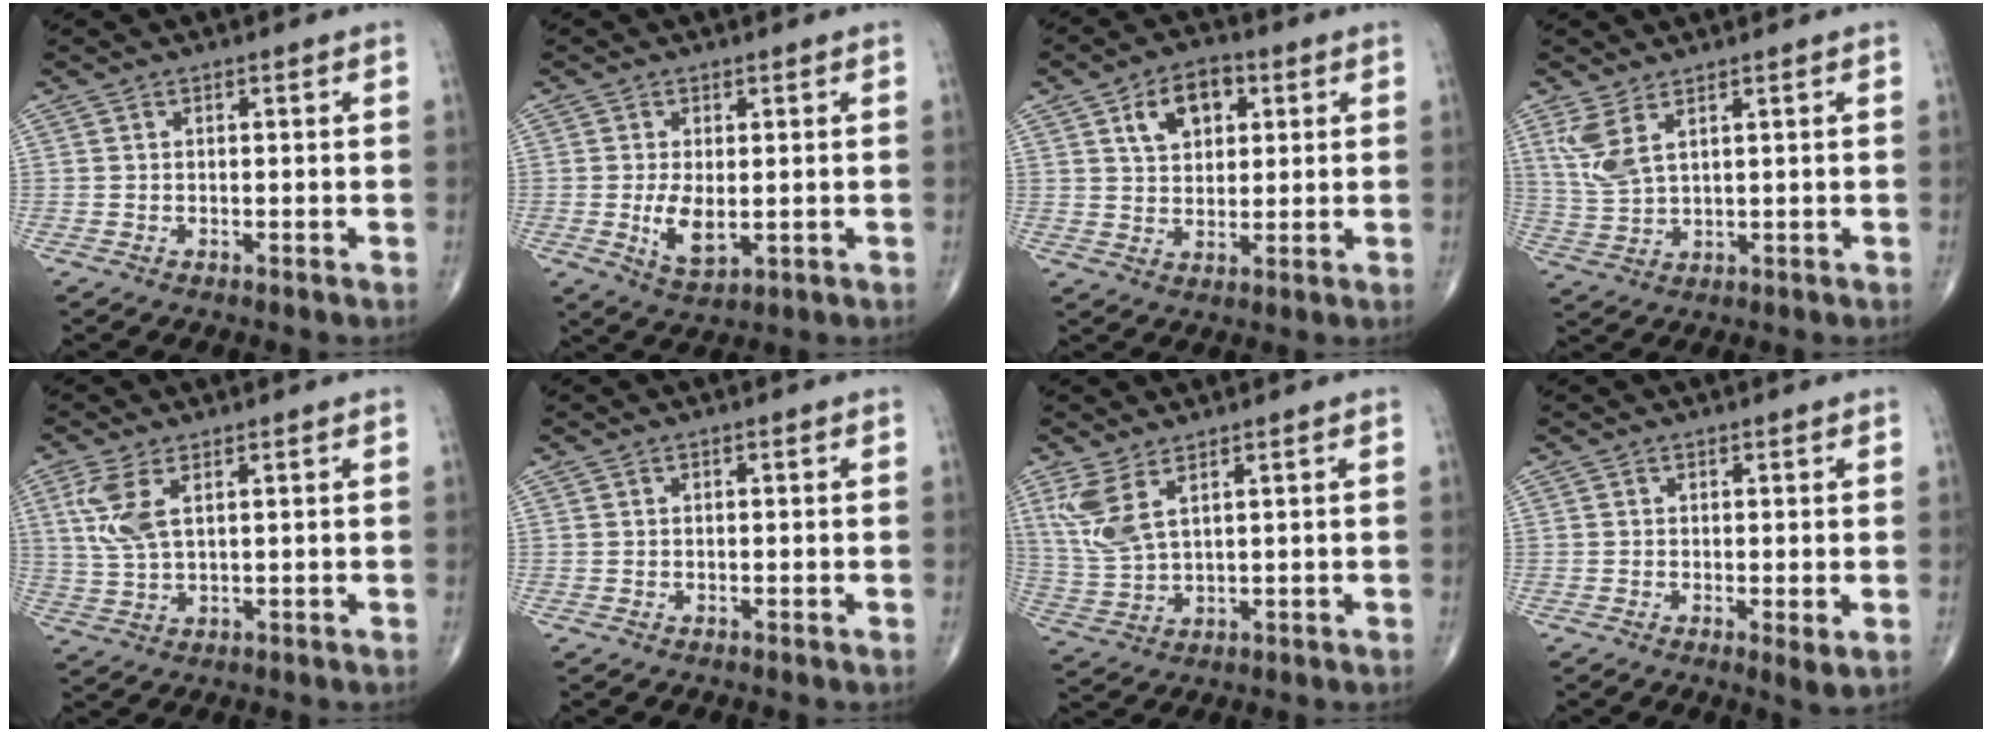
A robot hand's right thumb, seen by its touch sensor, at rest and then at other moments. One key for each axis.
{"total": 5.6, "fx": -0.5, "fy": 2.7, "fz": 4.9, "tx": -0.091, "ty": -0.015, "tz": 0.001}
{"total": 8.8, "fx": 3.4, "fy": 5.6, "fz": 5.8, "tx": -0.071, "ty": -0.004, "tz": 0.054}
{"total": 6.1, "fx": 3.1, "fy": 2.2, "fz": 4.7, "tx": -0.114, "ty": -0.012, "tz": 0.075}
{"total": 6.4, "fx": 2.4, "fy": 2.6, "fz": 5.4, "tx": -0.135, "ty": -0.003, "tz": 0.055}
{"total": 0.0}
{"total": 7.1, "fx": 3.6, "fy": 2.4, "fz": 5.6, "tx": -0.136, "ty": -0.014, "tz": 0.087}
{"total": 2.4, "fx": -0.3, "fy": 0.5, "fz": 2.3, "tx": -0.041, "ty": -0.011, "tz": -0.007}